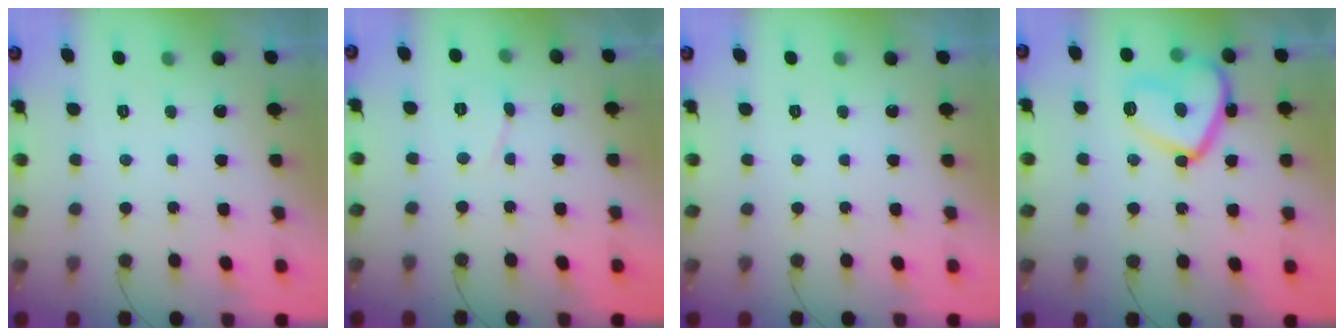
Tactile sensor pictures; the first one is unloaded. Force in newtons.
{"total": 2.9, "press": 2.9, "slide": 0.3}
{"total": 0.0}
{"total": 14.8, "press": 14.7, "slide": 1.2}